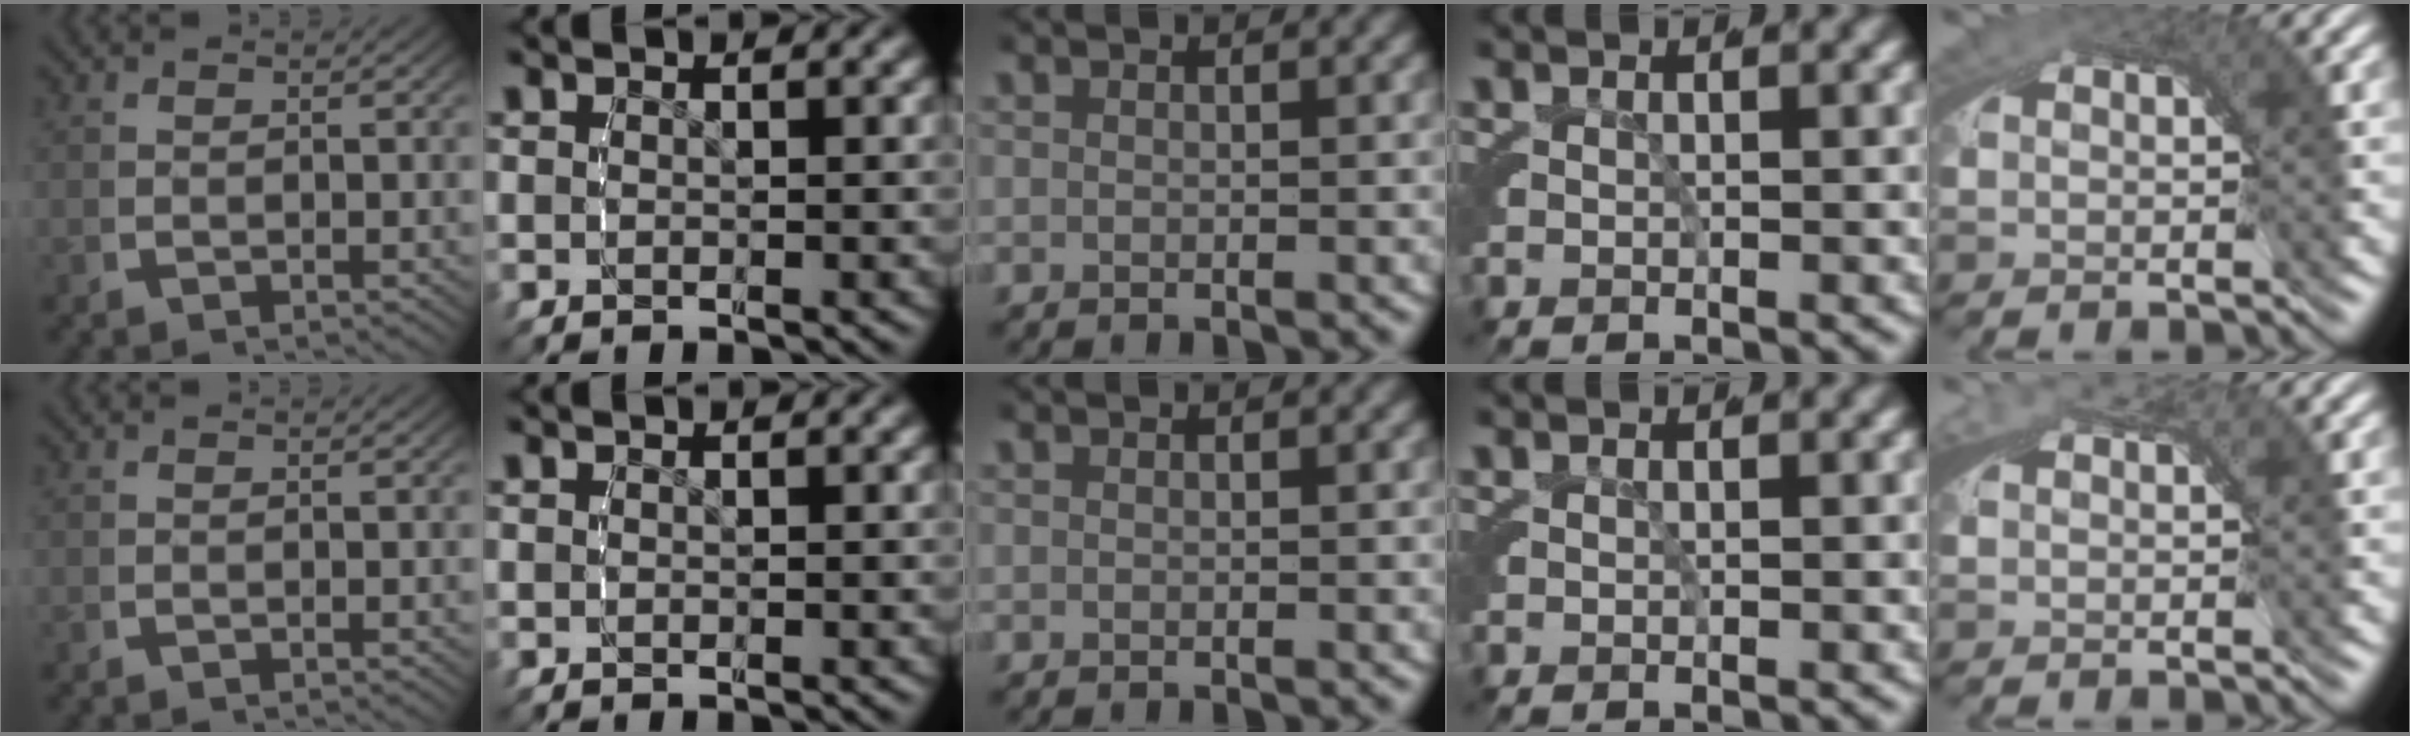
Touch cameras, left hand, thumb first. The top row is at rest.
{"little": {"total": 1.0, "force": [0.0, 0.8, 0.6], "torque": [-0.022, 0.001, -0.001]}}